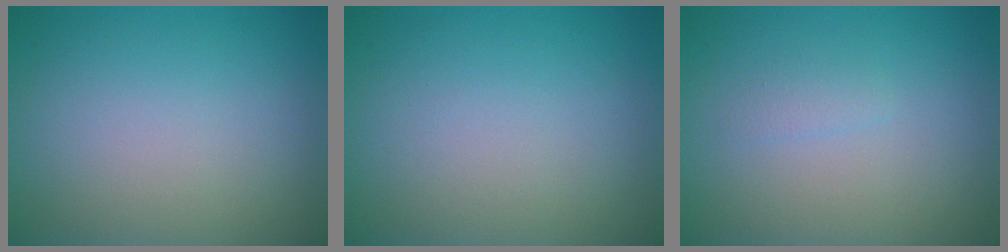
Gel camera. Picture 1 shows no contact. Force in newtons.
{"total": 0.0}
{"total": 0.7, "press": 0.7, "slide": 0.0}